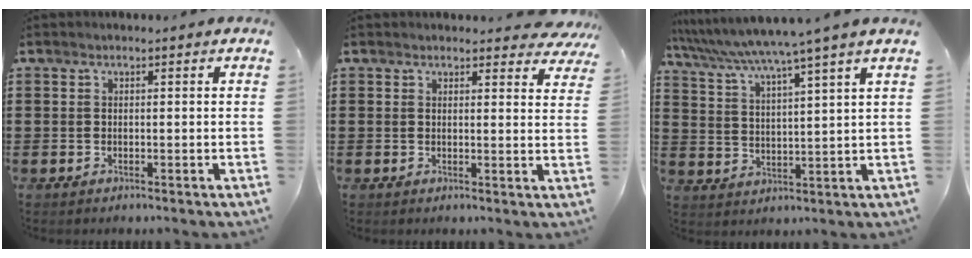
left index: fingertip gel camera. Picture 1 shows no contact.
{"total": 2.6, "force": [2.4, 0.5, 0.6], "torque": [-0.004, -0.011, 0.042]}
{"total": 5.2, "force": [4.6, -1.2, 2.1], "torque": [-0.061, -0.036, 0.072]}